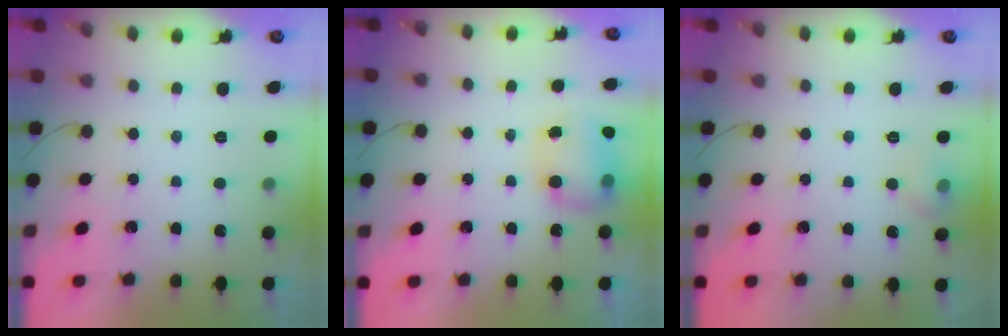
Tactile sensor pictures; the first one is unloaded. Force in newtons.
{"total": 8.1, "press": 8.0, "slide": 1.4}
{"total": 5.5, "press": 5.1, "slide": 1.9}